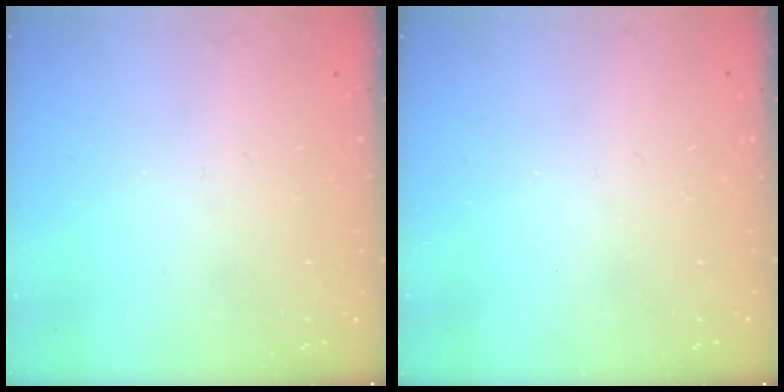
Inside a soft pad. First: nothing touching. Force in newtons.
{"total": 0.0}